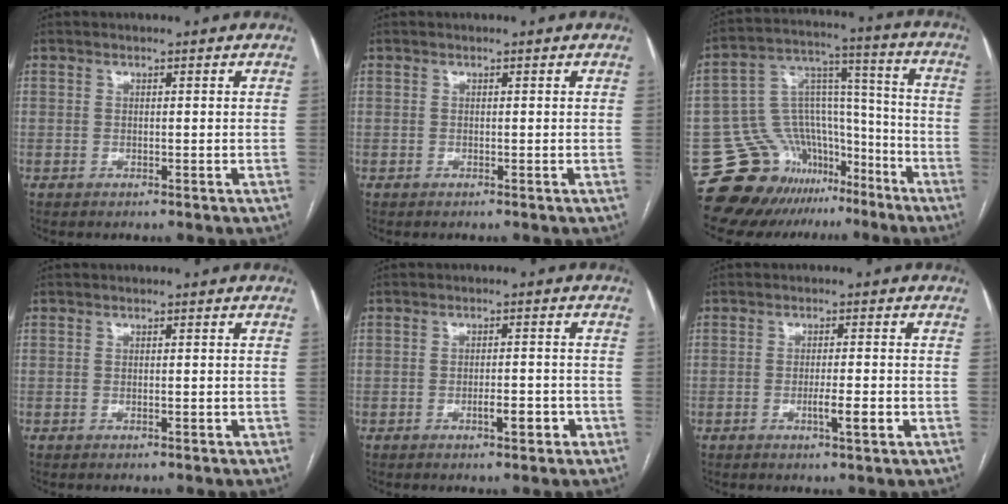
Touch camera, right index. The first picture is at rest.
{"total": 0.0}
{"total": 15.9, "force": [-11.1, 10.3, 4.8], "torque": [-0.069, 0.093, -0.173]}
{"total": 0.8, "force": [-0.3, 0.2, 0.7], "torque": [-0.015, -0.001, -0.002]}
{"total": 3.7, "force": [-1.7, 1.1, 3.1], "torque": [-0.047, 0.003, -0.022]}
{"total": 3.8, "force": [-1.3, 0.2, 3.6], "torque": [-0.057, -0.003, -0.020]}